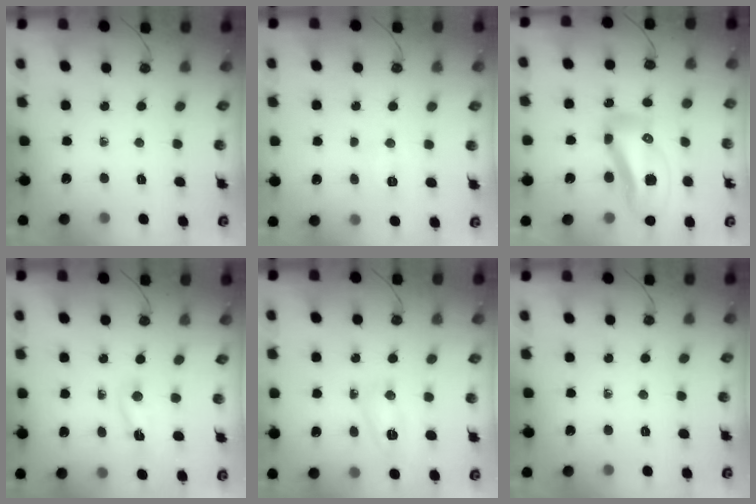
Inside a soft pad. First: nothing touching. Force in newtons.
{"total": 5.1, "press": 5.0, "slide": 1.1}
{"total": 15.8, "press": 15.7, "slide": 1.9}
{"total": 2.4, "press": 2.4, "slide": 0.6}
{"total": 5.1, "press": 5.0, "slide": 0.8}
{"total": 0.0}